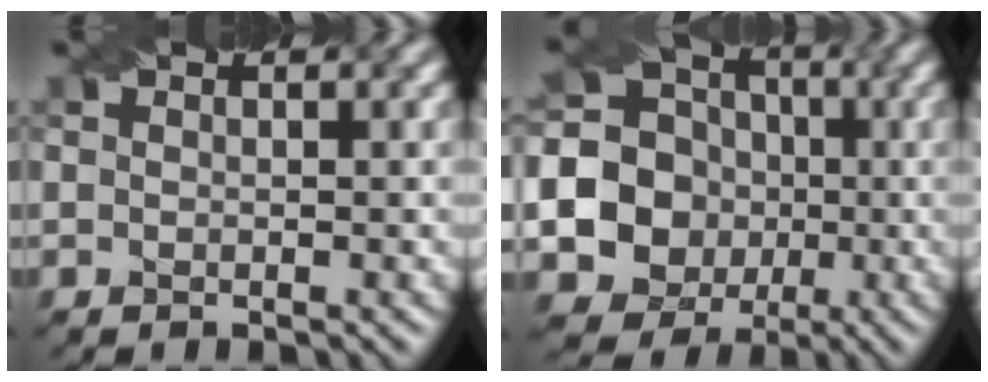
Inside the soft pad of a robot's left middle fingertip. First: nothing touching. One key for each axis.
{"total": 17.4, "fx": -2.1, "fy": 16.5, "fz": 5.1, "tx": -0.120, "ty": 0.005, "tz": -0.070}